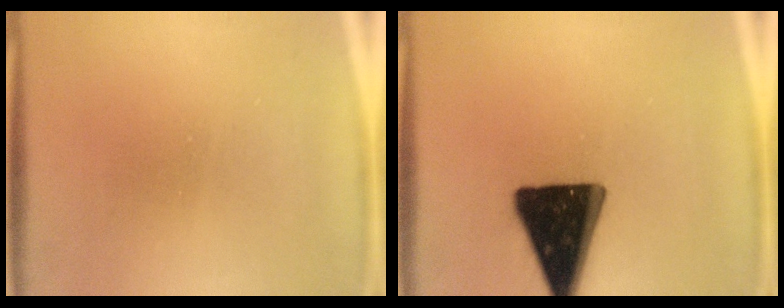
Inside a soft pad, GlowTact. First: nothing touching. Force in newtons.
{"total": 19.6}